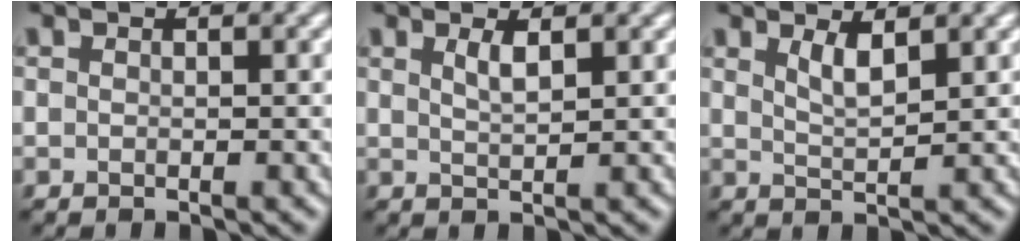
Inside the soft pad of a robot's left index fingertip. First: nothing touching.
{"total": 1.6, "force": [0.9, 0.4, 1.3], "torque": [-0.022, 0.001, 0.015]}
{"total": 2.1, "force": [1.3, 0.5, 1.5], "torque": [-0.028, -0.005, 0.025]}